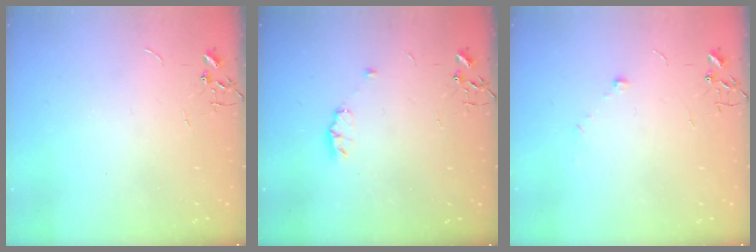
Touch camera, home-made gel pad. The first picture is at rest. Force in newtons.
{"total": 6.2, "press": 6.0, "slide": 1.5}
{"total": 4.2, "press": 4.2, "slide": 0.5}